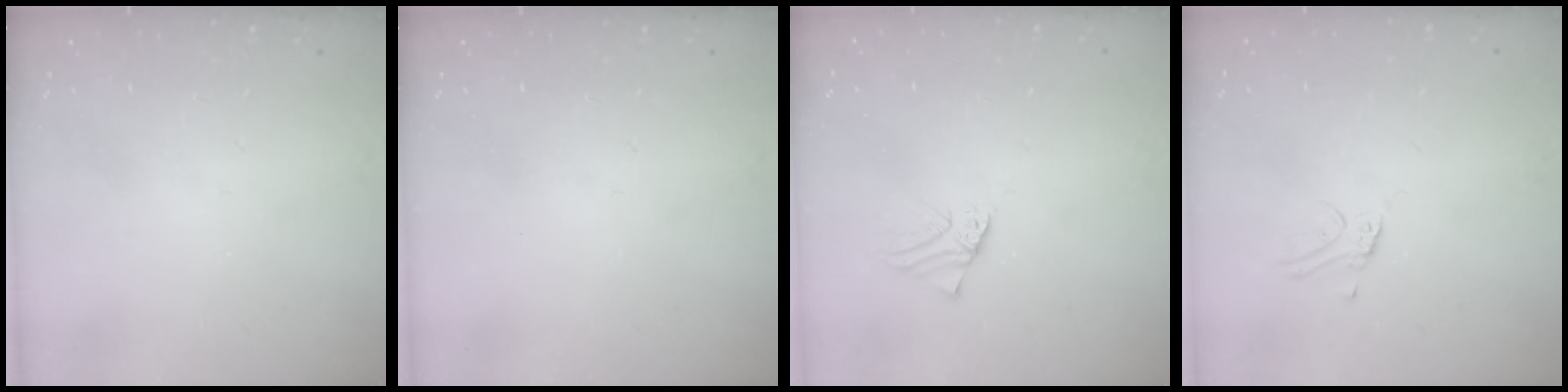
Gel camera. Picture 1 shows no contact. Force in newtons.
{"total": 0.0}
{"total": 0.7, "press": 0.7, "slide": 0.1}
{"total": 1.8, "press": 1.8, "slide": 0.1}